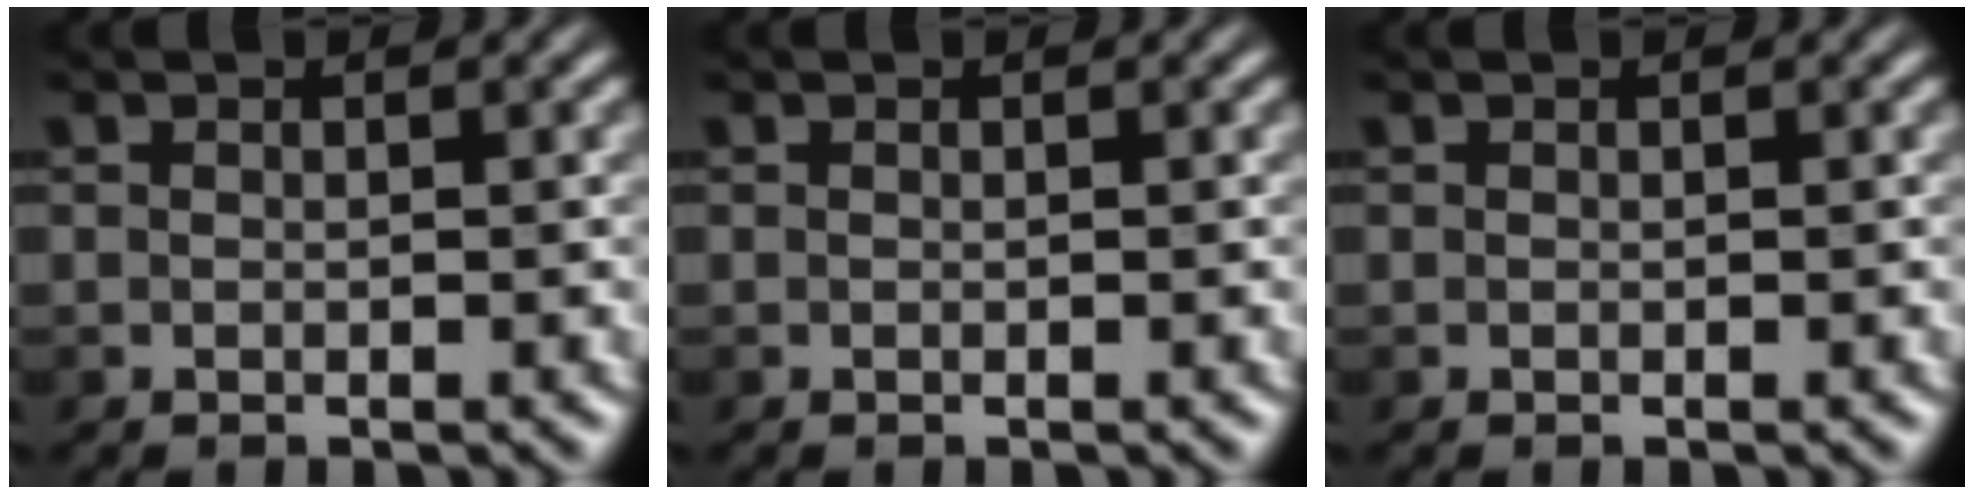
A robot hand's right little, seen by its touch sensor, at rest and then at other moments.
{"total": 0.0}
{"total": 0.0}